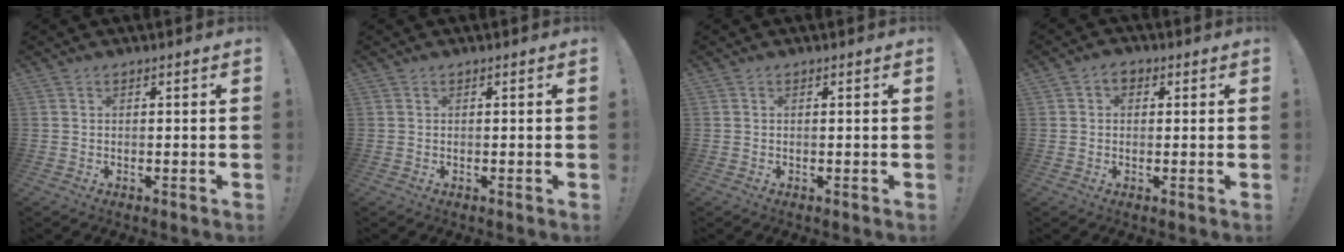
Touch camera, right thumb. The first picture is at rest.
{"total": 0.0}
{"total": 0.0}
{"total": 2.8, "force": [0.5, 2.3, 1.6], "torque": [-0.015, -0.002, 0.007]}